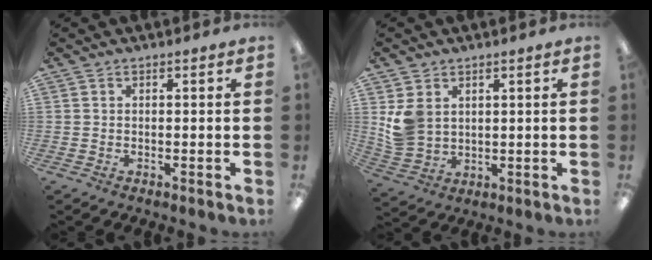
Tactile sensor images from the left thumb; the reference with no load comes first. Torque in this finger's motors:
{"motor_torque": [0.34, 0.72, 0.56, -0.71, 0.07]}